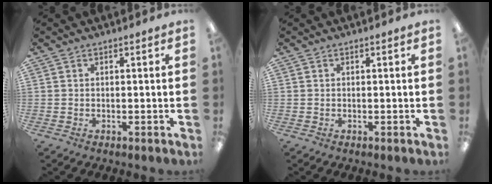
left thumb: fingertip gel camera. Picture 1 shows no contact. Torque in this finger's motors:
{"motor_torque": [0.00, 0.00, -0.03, 0.03, 0.00]}